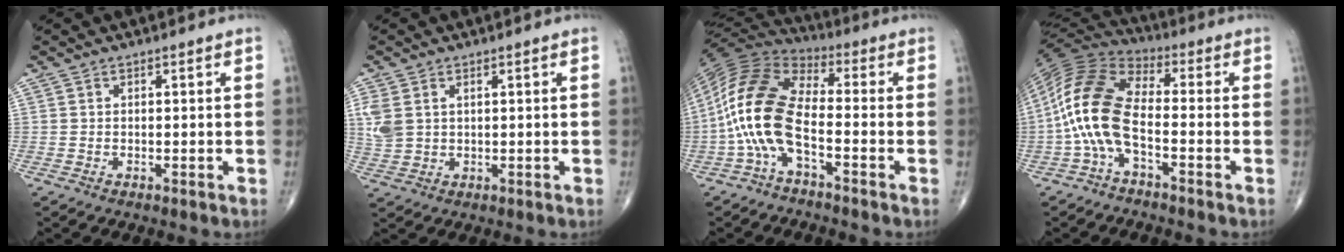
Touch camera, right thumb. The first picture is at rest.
{"total": 5.5, "force": [1.5, 3.8, 3.7], "torque": [-0.093, 0.001, 0.040]}
{"total": 14.6, "force": [-4.0, 6.1, 12.7], "torque": [-0.272, 0.045, -0.090]}
{"total": 13.9, "force": [-3.3, 6.1, 12.0], "torque": [-0.257, 0.042, -0.076]}